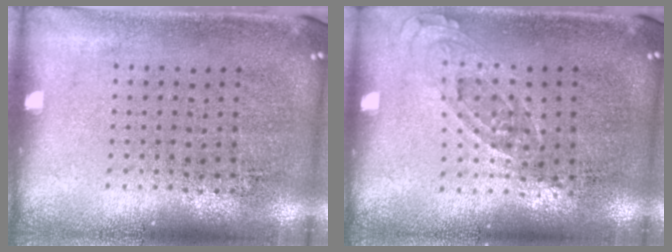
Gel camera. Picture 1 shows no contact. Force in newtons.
{"total": 0.7, "press": 0.7, "slide": 0.3}